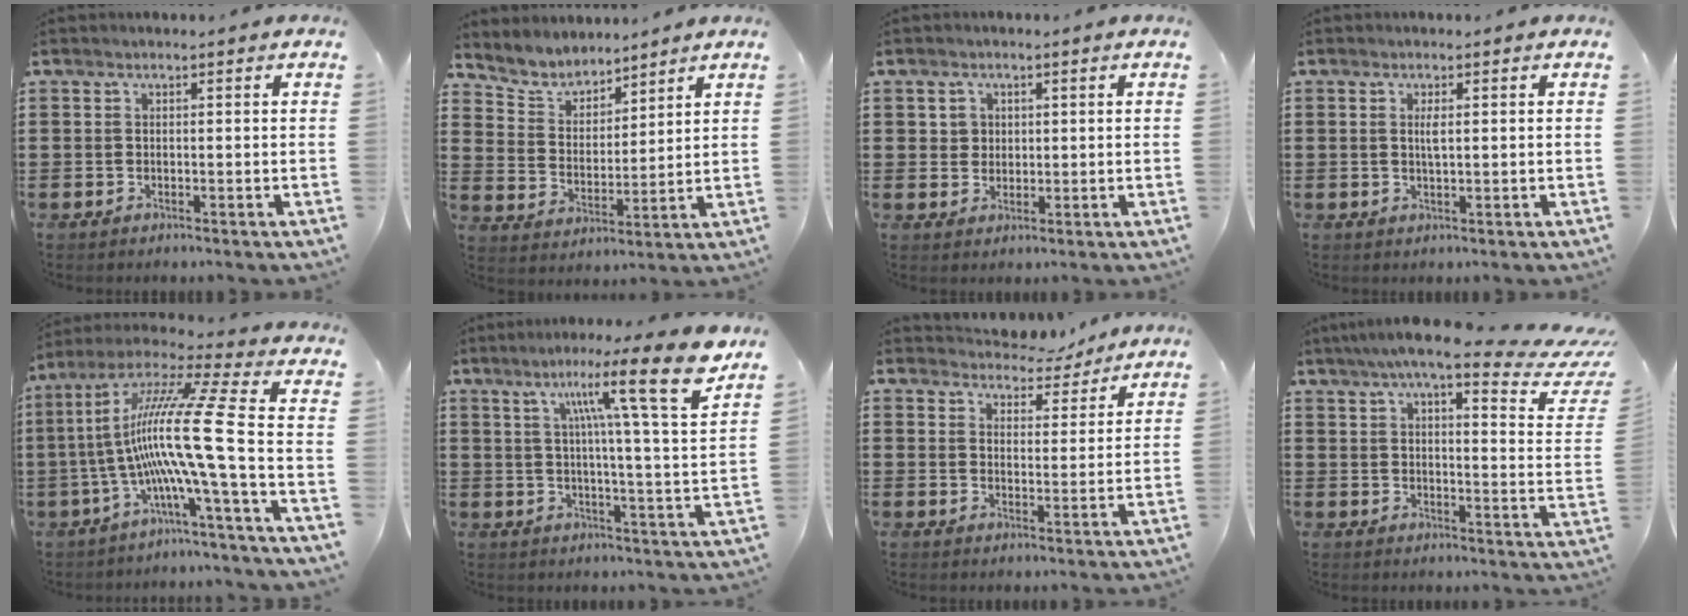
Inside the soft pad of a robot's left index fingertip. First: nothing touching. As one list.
[{"total": 5.5, "force": [5.1, 1.9, 0.1], "torque": [-0.035, -0.026, 0.091]}, {"total": 2.3, "force": [0.9, 2.1, 0.4], "torque": [-0.009, 0.005, 0.015]}, {"total": 1.7, "force": [0.4, 0.3, 1.6], "torque": [-0.033, 0.001, 0.005]}, {"total": 15.0, "force": [-3.3, 0.6, 14.6], "torque": [-0.315, -0.025, -0.084]}, {"total": 13.1, "force": [8.3, 0.2, 10.2], "torque": [-0.173, -0.040, 0.117]}, {"total": 5.2, "force": [5.1, 1.2, 0.3], "torque": [-0.021, -0.022, 0.092]}, {"total": 9.4, "force": [7.0, 0.7, 6.2], "torque": [-0.119, -0.037, 0.113]}]